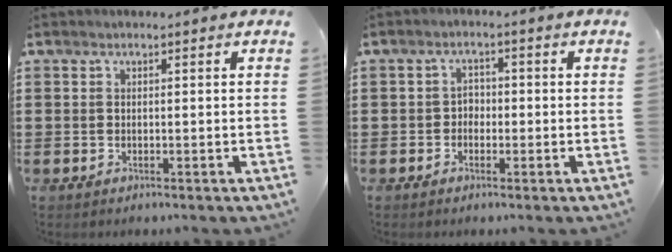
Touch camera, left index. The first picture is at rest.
{"total": 1.9, "force": [-1.0, 1.4, 0.9], "torque": [-0.022, 0.007, -0.023]}